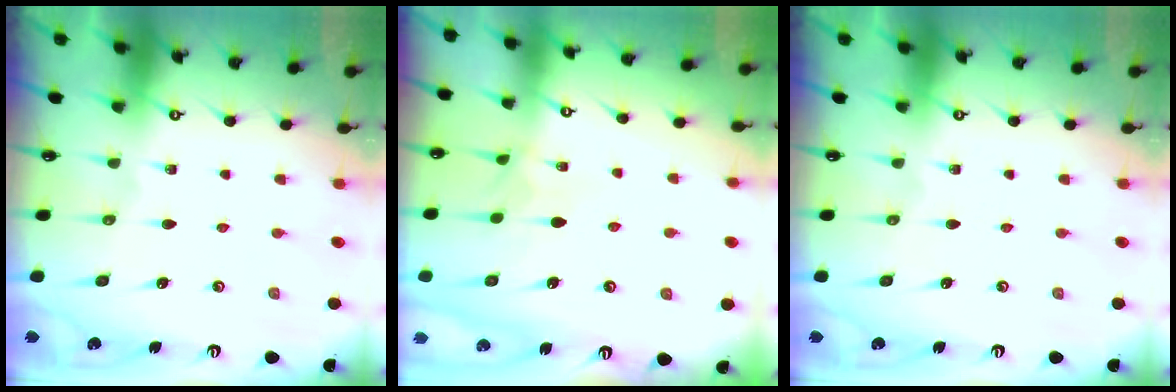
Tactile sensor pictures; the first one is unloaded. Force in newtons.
{"total": 2.1, "press": 2.1, "slide": 0.4}
{"total": 0.0}